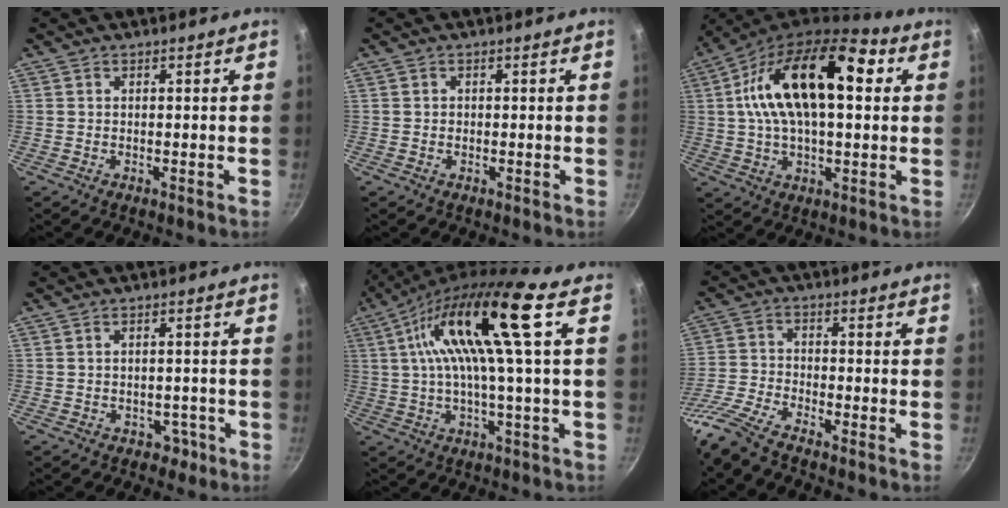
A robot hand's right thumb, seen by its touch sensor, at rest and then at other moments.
{"total": 0.5, "force": [0.1, 0.5, 0.0], "torque": [0.003, -0.001, 0.000]}
{"total": 19.2, "force": [4.6, 9.4, 16.1], "torque": [-0.249, 0.014, 0.063]}
{"total": 2.8, "force": [-1.4, 2.2, 1.1], "torque": [0.006, 0.024, -0.003]}
{"total": 14.5, "force": [3.8, 1.0, 14.0], "torque": [-0.253, 0.005, 0.068]}
{"total": 8.3, "force": [-7.0, 1.4, 4.4], "torque": [-0.105, 0.032, -0.157]}